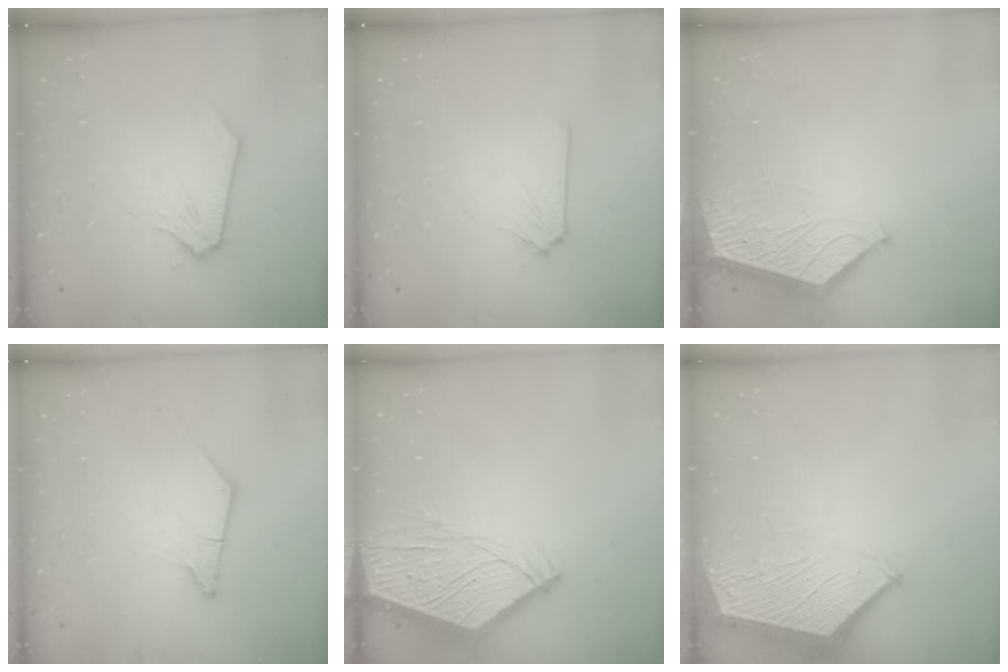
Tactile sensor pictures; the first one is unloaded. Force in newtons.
{"total": 0.0}
{"total": 3.7, "press": 3.7, "slide": 0.5}
{"total": 1.3, "press": 1.2, "slide": 0.3}
{"total": 9.6, "press": 9.5, "slide": 1.2}
{"total": 2.9, "press": 2.9, "slide": 0.4}